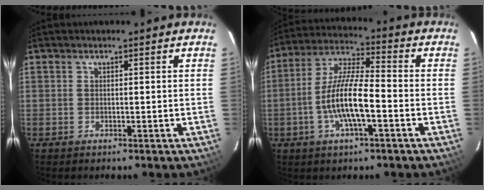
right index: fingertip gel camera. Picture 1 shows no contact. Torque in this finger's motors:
{"motor_torque": [0.93, -0.39, 0.58, 0.21]}